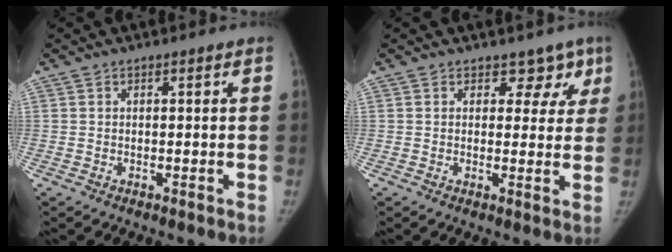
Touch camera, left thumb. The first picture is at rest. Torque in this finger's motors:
{"motor_torque": [-0.08, 0.14, 0.44, -0.20, -0.04]}